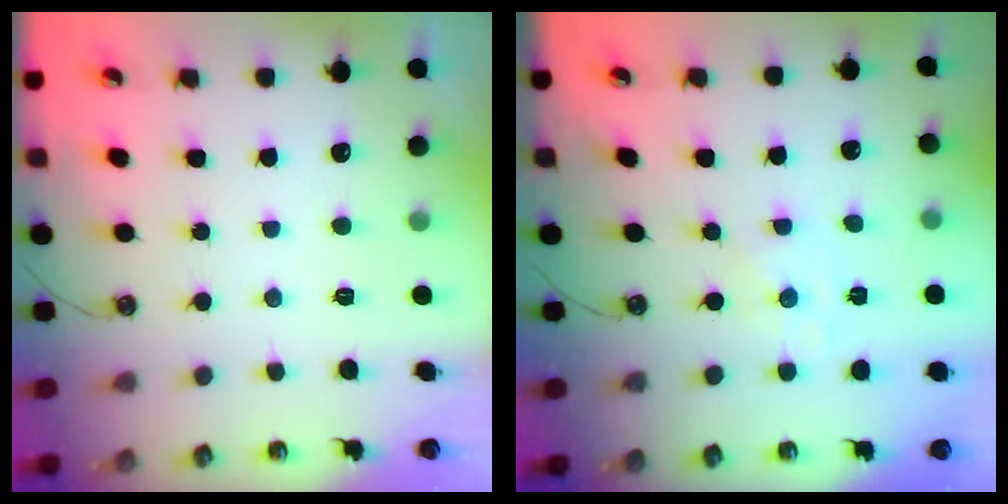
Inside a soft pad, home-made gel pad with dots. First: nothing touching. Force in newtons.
{"total": 1.5, "press": 1.5, "slide": 0.2}